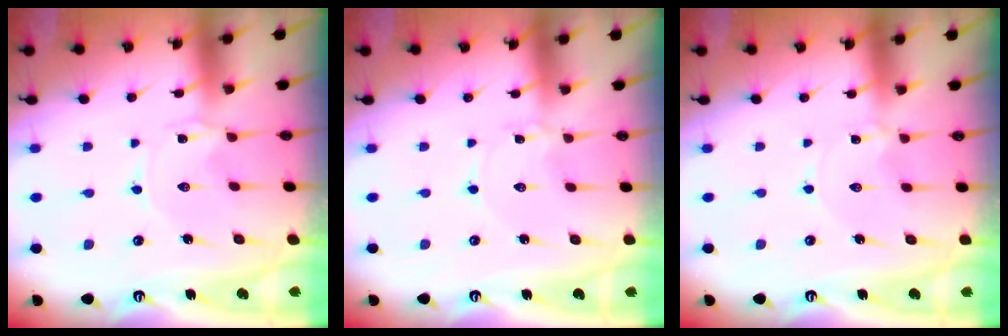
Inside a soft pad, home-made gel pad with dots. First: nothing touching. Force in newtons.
{"total": 0.8, "press": 0.8, "slide": 0.1}
{"total": 0.6, "press": 0.6, "slide": 0.1}